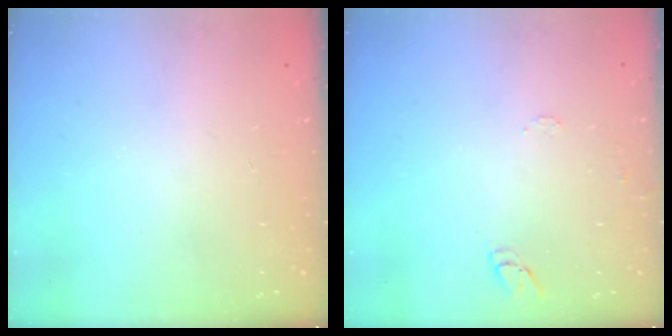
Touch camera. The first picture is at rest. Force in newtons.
{"total": 5.8, "press": 5.8, "slide": 0.3}